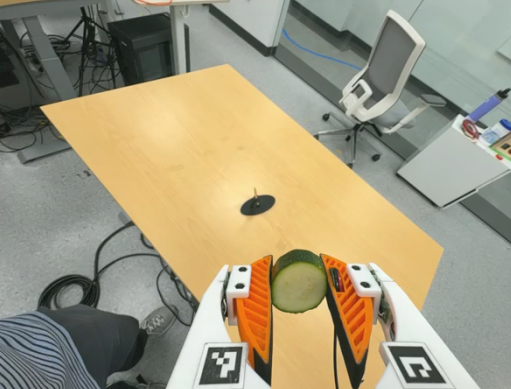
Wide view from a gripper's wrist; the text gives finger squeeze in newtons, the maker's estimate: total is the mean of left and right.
{"total": 10.2, "left": 9.7, "right": 10.7}